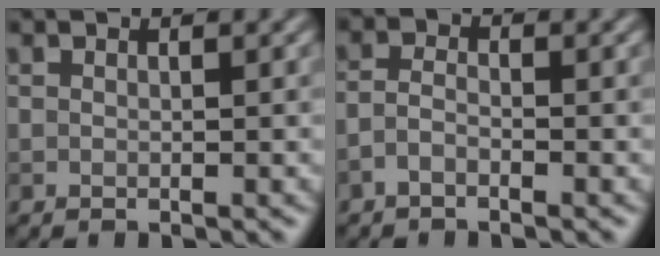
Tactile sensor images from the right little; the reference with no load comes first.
{"total": 1.6, "force": [-1.0, 0.7, 1.0], "torque": [-0.021, 0.003, -0.027]}